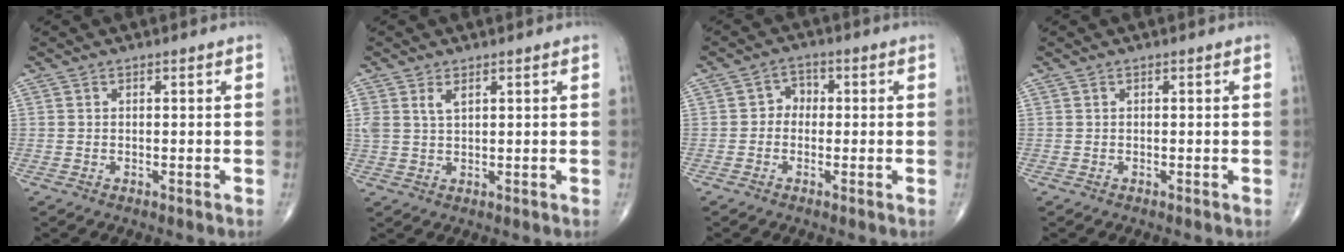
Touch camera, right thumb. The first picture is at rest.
{"total": 2.7, "force": [1.4, 1.3, 1.9], "torque": [-0.041, 0.001, 0.036]}
{"total": 3.0, "force": [-0.3, 2.6, 1.5], "torque": [0.001, 0.015, -0.017]}
{"total": 0.0}